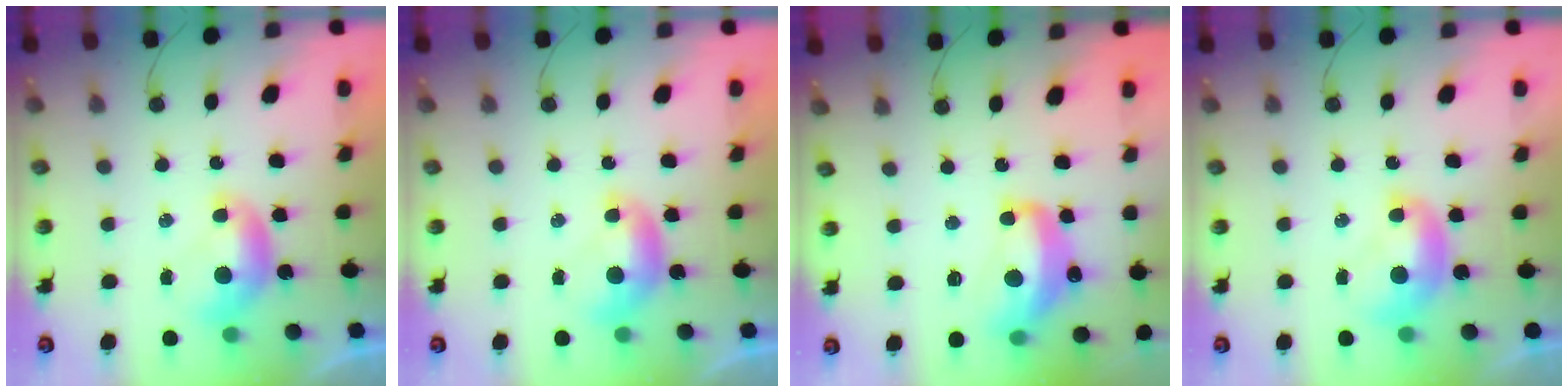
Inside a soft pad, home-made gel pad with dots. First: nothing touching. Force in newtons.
{"total": 0.0}
{"total": 8.8, "press": 8.8, "slide": 0.8}
{"total": 1.9, "press": 1.9, "slide": 0.2}